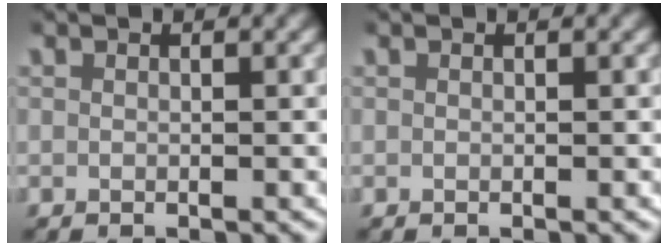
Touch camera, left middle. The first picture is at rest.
{"total": 0.0}